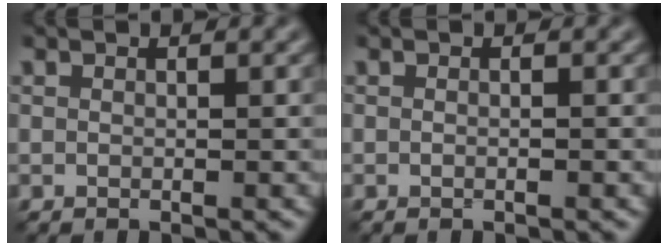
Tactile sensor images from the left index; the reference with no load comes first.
{"total": 0.6, "force": [-0.1, 0.1, 0.6], "torque": [-0.007, -0.008, -0.003]}